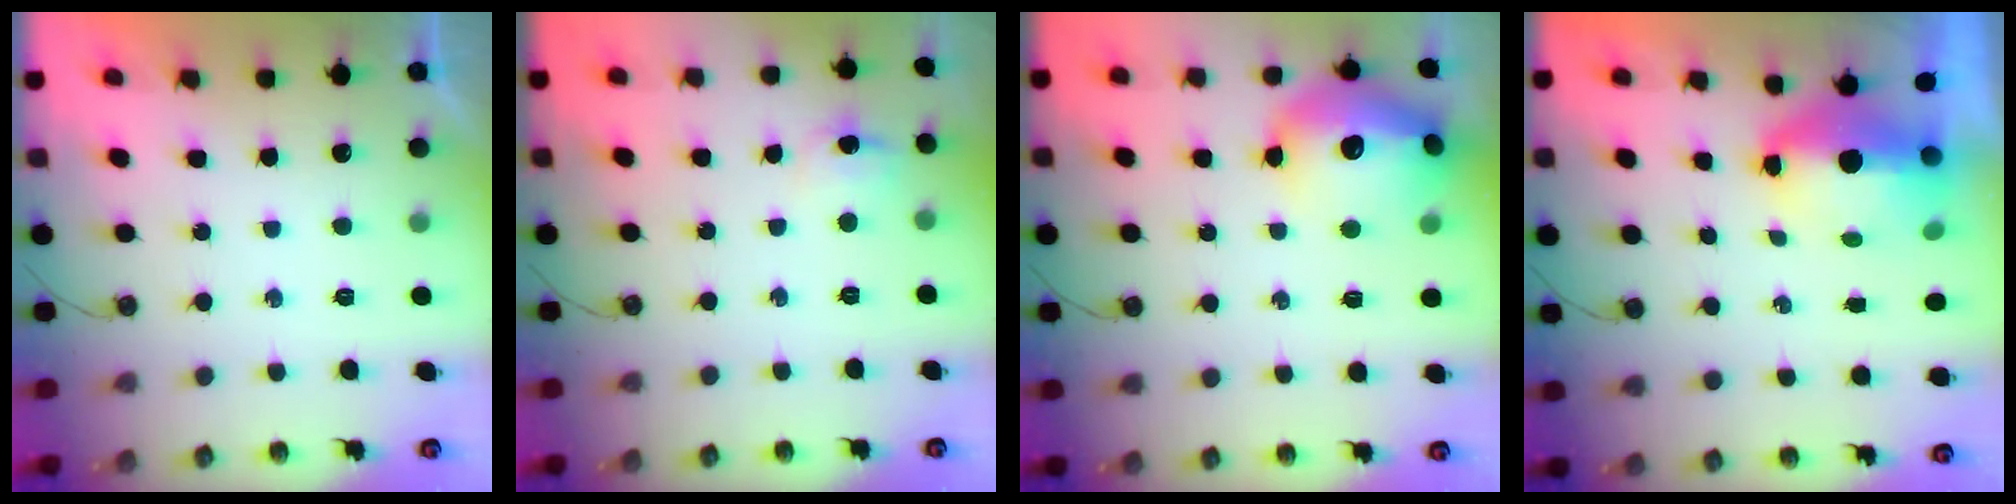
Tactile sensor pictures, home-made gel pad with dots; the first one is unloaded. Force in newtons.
{"total": 6.7, "press": 6.7, "slide": 0.7}
{"total": 20.1, "press": 20.0, "slide": 1.6}
{"total": 10.9, "press": 8.9, "slide": 6.3}